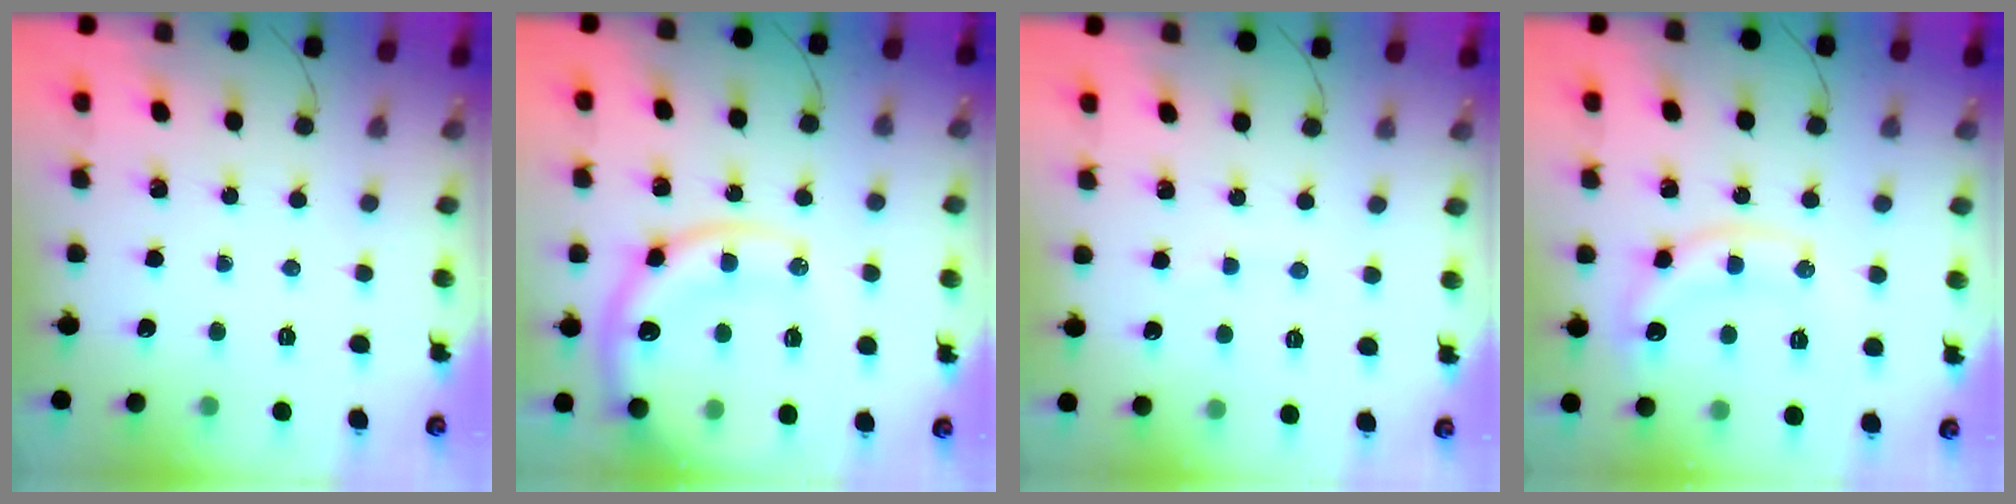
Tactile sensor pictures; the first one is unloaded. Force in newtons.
{"total": 17.6, "press": 17.2, "slide": 3.9}
{"total": 2.3, "press": 2.1, "slide": 0.7}
{"total": 11.5, "press": 11.5, "slide": 1.0}